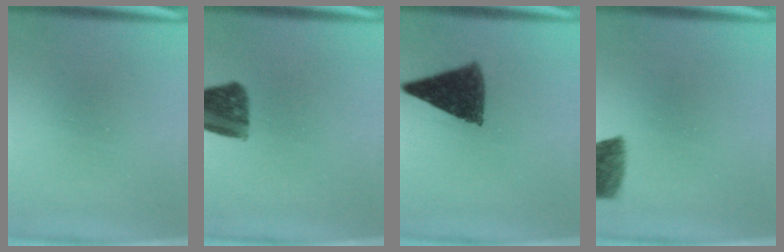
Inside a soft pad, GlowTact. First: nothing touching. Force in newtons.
{"total": 10.4}
{"total": 10.1}
{"total": 7.8}